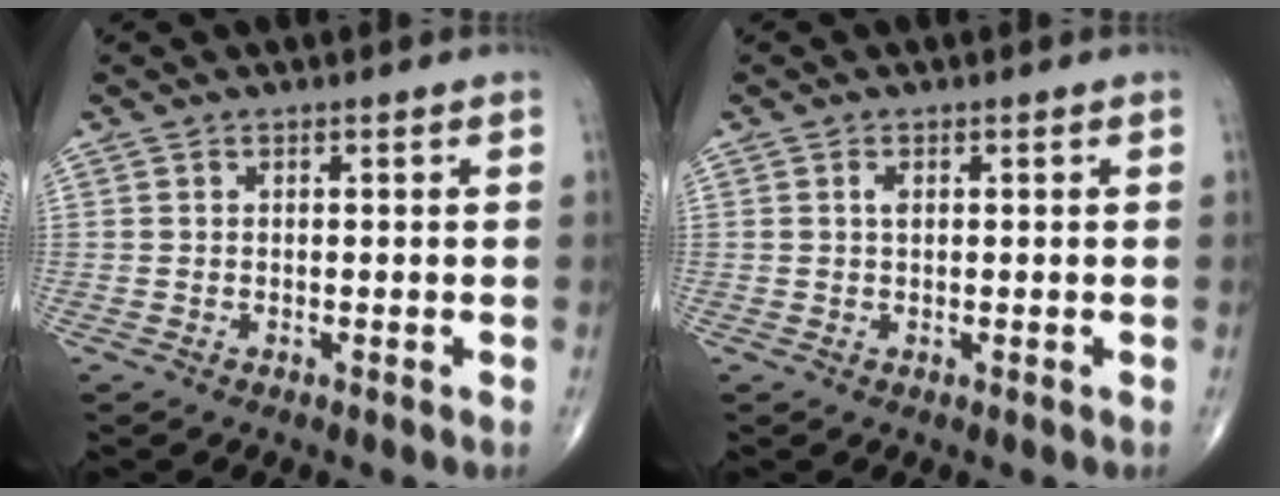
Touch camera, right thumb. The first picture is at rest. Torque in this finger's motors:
{"motor_torque": [0.24, 0.08, 0.11, -0.26, -0.02]}